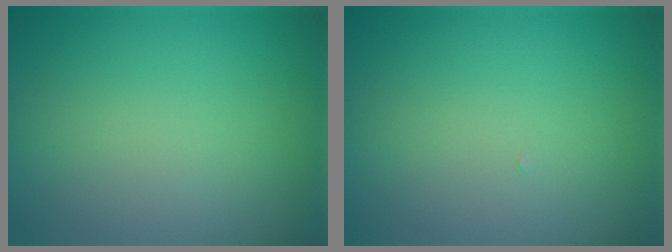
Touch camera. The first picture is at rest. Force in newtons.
{"total": 0.0}